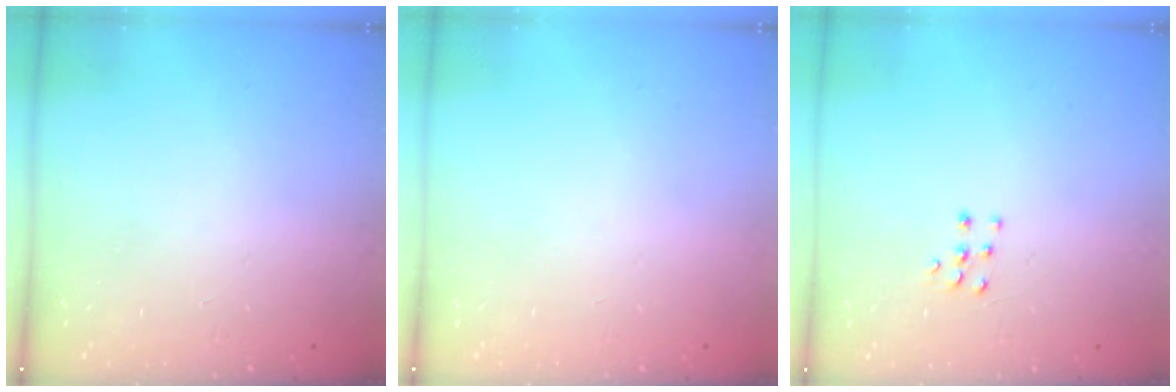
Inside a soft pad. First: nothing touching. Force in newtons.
{"total": 0.0}
{"total": 4.6, "press": 4.5, "slide": 0.5}